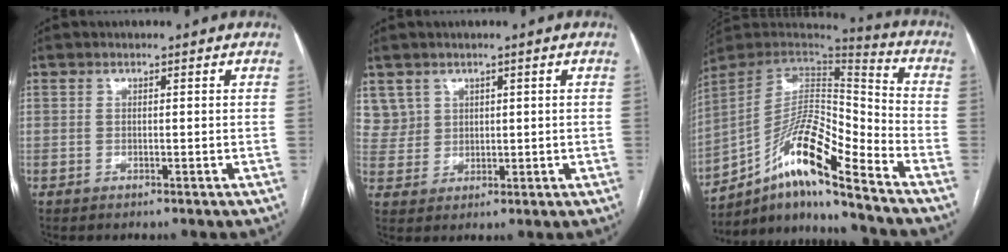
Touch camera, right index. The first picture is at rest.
{"total": 4.9, "force": [2.7, 4.1, -0.2], "torque": [0.010, 0.009, 0.059]}
{"total": 16.4, "force": [-10.7, 1.8, 12.3], "torque": [-0.220, 0.017, -0.187]}